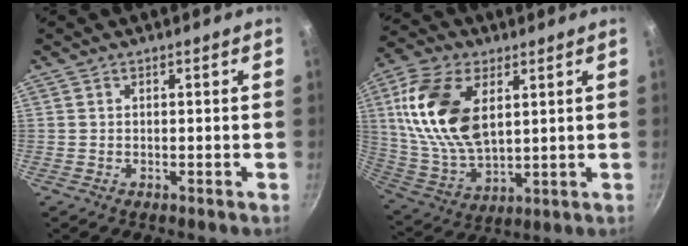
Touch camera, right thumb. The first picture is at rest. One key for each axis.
{"total": 18.5, "fx": 5.1, "fy": 10.5, "fz": 14.3, "tx": -0.266, "ty": -0.014, "tz": 0.108}